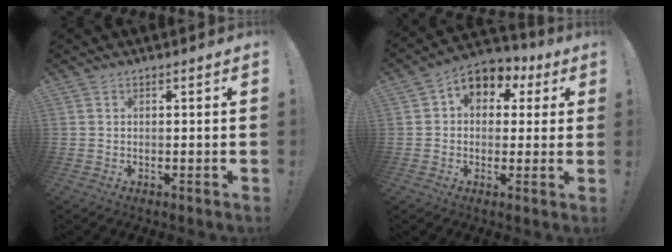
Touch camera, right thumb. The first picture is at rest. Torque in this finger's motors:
{"motor_torque": [0.78, 2.16, 0.73, -0.36, 0.00]}